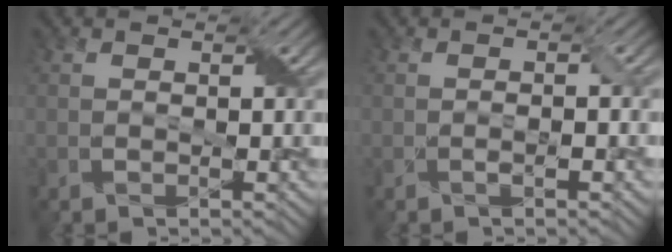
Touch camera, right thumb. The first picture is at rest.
{"total": 1.4, "force": [-0.5, 0.2, 1.3], "torque": [-0.026, 0.002, -0.008]}